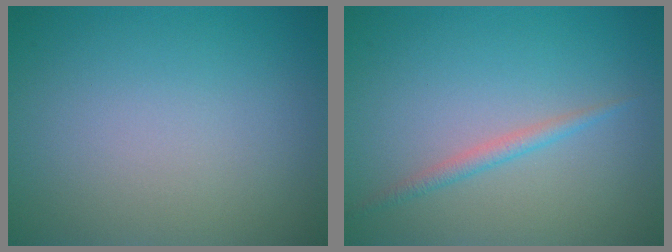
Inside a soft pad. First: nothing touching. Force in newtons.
{"total": 1.4, "press": 1.4, "slide": 0.0}